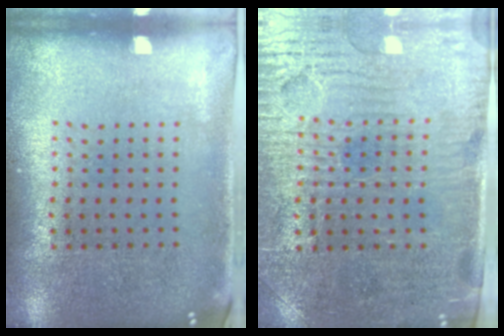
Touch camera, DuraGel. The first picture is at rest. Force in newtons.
{"total": 3.8, "press": 3.5, "slide": 1.4}